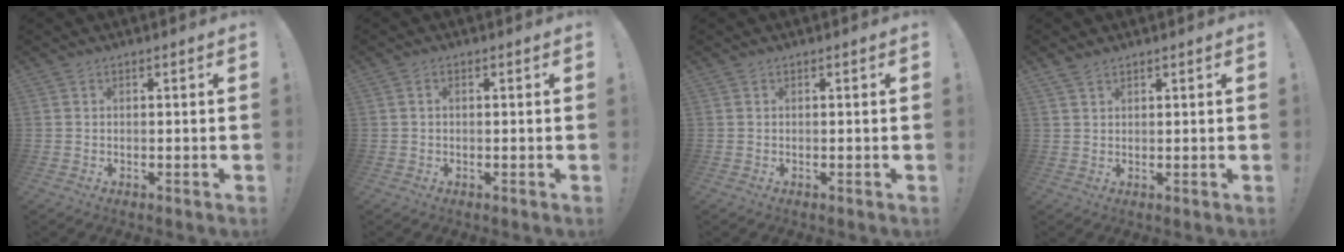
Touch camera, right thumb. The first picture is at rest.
{"total": 0.9, "force": [0.0, 0.5, 0.7], "torque": [-0.019, 0.006, 0.001]}
{"total": 0.0}
{"total": 2.5, "force": [2.2, 0.8, 0.8], "torque": [-0.008, -0.014, 0.041]}